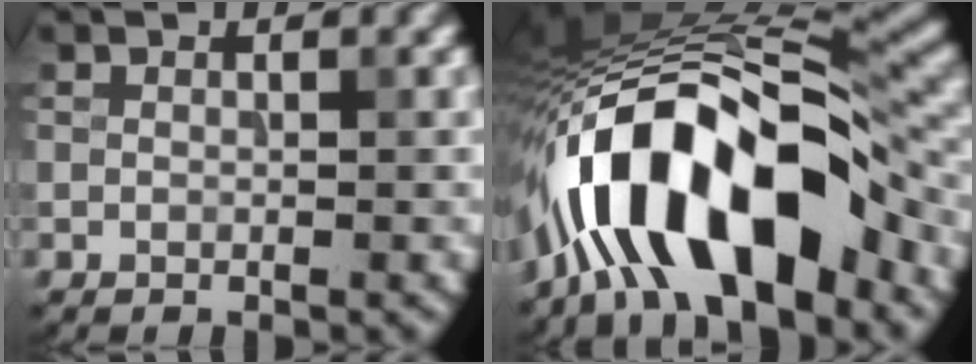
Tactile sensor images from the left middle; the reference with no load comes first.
{"total": 14.7, "force": [-6.5, 5.6, 11.9], "torque": [-0.190, 0.017, -0.104]}